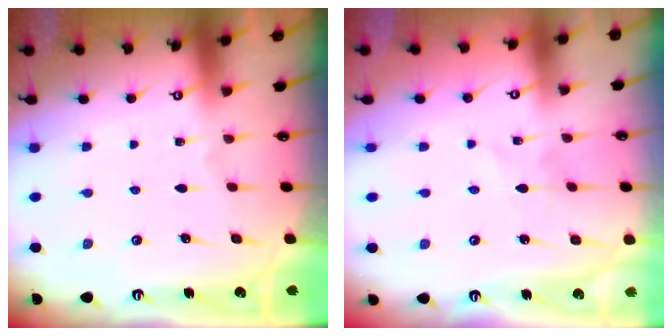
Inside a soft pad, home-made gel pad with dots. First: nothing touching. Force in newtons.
{"total": 0.9, "press": 0.9, "slide": 0.0}